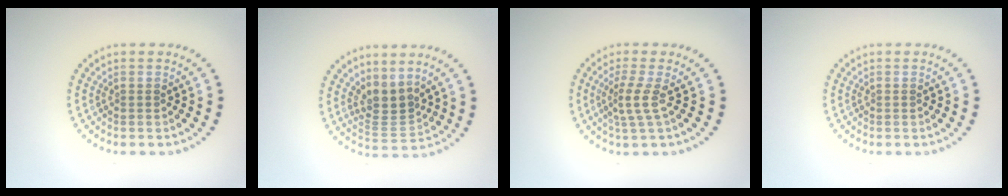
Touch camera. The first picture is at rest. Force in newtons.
{"total": 2.9, "press": 2.1, "slide": 2.0}
{"total": 2.4, "press": 1.6, "slide": 1.7}
{"total": 0.0}